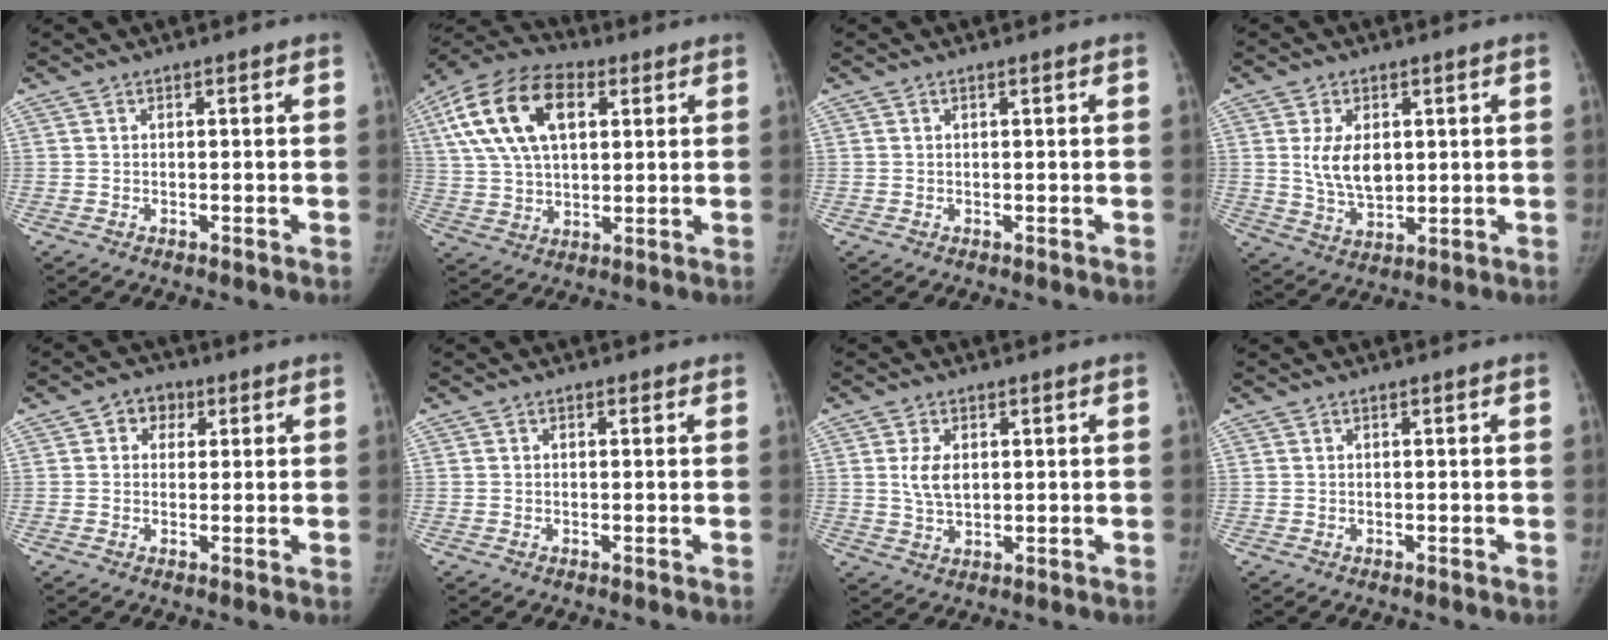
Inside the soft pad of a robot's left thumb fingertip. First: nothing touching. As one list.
[{"total": 18.6, "force": [6.3, 10.8, 13.7], "torque": [-0.252, 0.009, 0.108]}, {"total": 0.0}, {"total": 9.6, "force": [1.7, 6.0, 7.3], "torque": [-0.107, -0.022, 0.043]}, {"total": 4.4, "force": [1.6, 3.7, 1.9], "torque": [-0.002, 0.001, 0.018]}, {"total": 0.8, "force": [0.3, 0.7, 0.2], "torque": [0.005, 0.001, 0.002]}, {"total": 5.0, "force": [1.1, 3.2, 3.7], "torque": [-0.059, -0.011, 0.023]}, {"total": 0.0}]